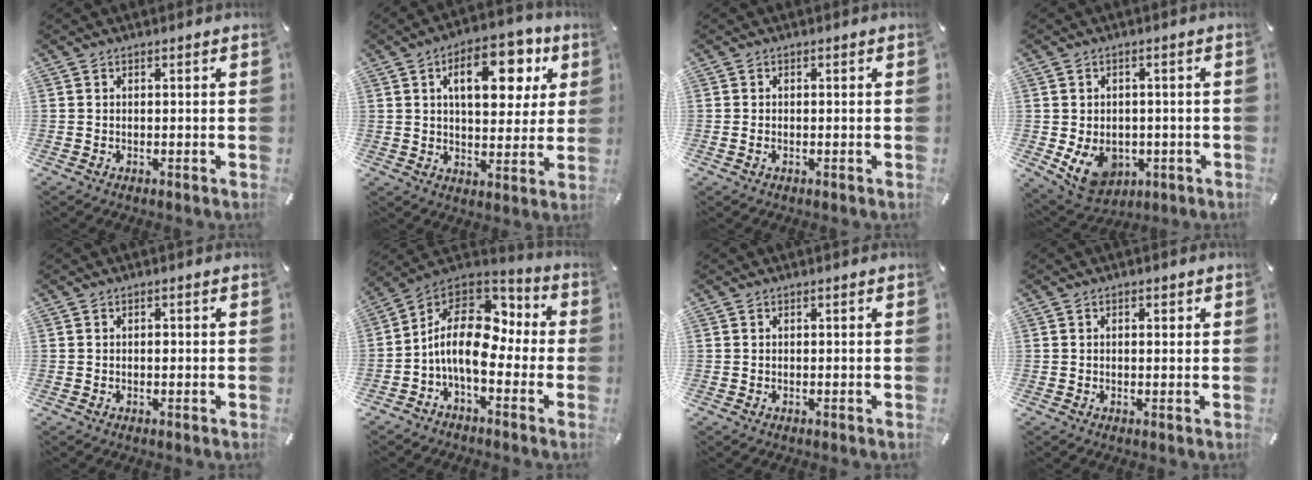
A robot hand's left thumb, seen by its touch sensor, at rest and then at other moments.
{"total": 15.3, "force": [6.1, 8.4, 11.2], "torque": [-0.152, -0.012, 0.096]}
{"total": 1.0, "force": [-0.3, 0.5, 0.8], "torque": [-0.015, 0.001, -0.006]}
{"total": 9.2, "force": [-2.4, 7.4, 5.0], "torque": [-0.082, 0.005, -0.041]}
{"total": 0.8, "force": [0.0, 0.5, 0.6], "torque": [-0.013, 0.000, -0.001]}
{"total": 15.1, "force": [-1.4, 8.9, 12.2], "torque": [-0.248, 0.004, -0.025]}
{"total": 0.0}
{"total": 1.3, "force": [0.2, 0.7, 1.1], "torque": [-0.014, 0.002, 0.000]}